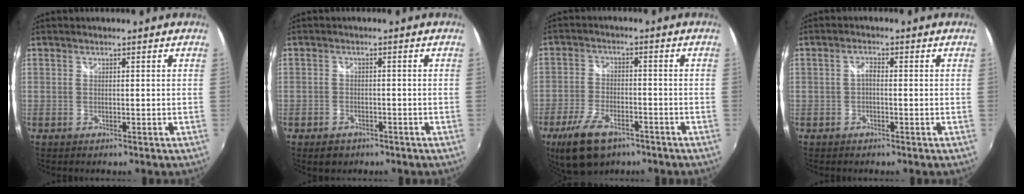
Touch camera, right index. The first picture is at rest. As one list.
[{"total": 3.9, "force": [-2.5, 2.7, 1.2], "torque": [-0.037, -0.004, -0.036]}, {"total": 11.1, "force": [-7.2, 5.2, 6.6], "torque": [-0.156, -0.019, -0.129]}, {"total": 1.5, "force": [-0.5, 0.7, 1.2], "torque": [-0.024, 0.005, -0.011]}]